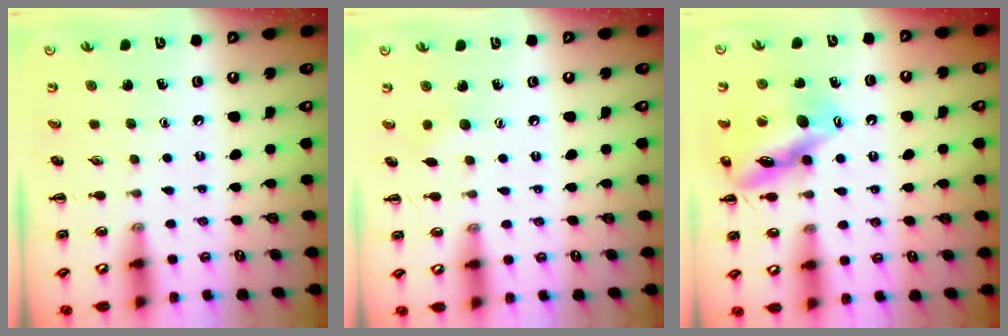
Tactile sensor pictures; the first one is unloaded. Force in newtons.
{"total": 4.6, "press": 4.5, "slide": 1.2}
{"total": 15.3, "press": 15.2, "slide": 2.2}